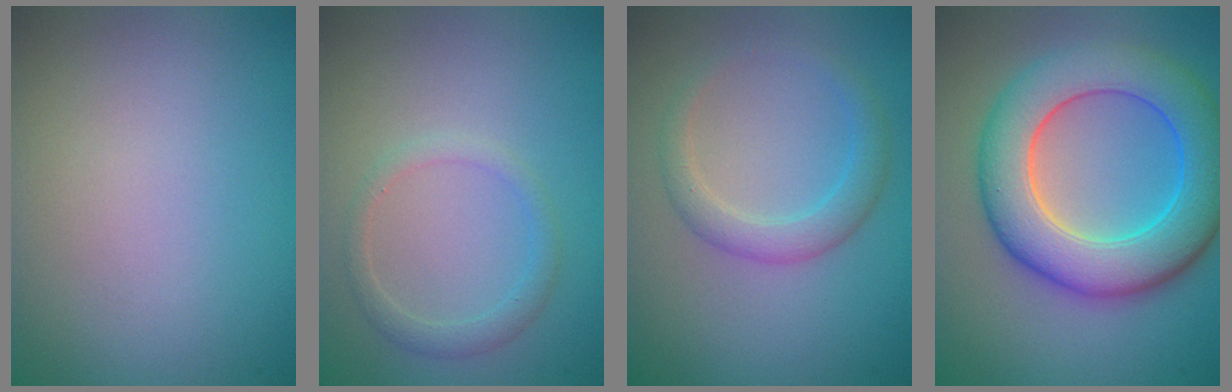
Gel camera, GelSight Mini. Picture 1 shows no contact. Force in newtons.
{"total": 1.7, "press": 1.7, "slide": 0.1}
{"total": 2.6, "press": 2.6, "slide": 0.1}
{"total": 9.3, "press": 9.3, "slide": 0.1}